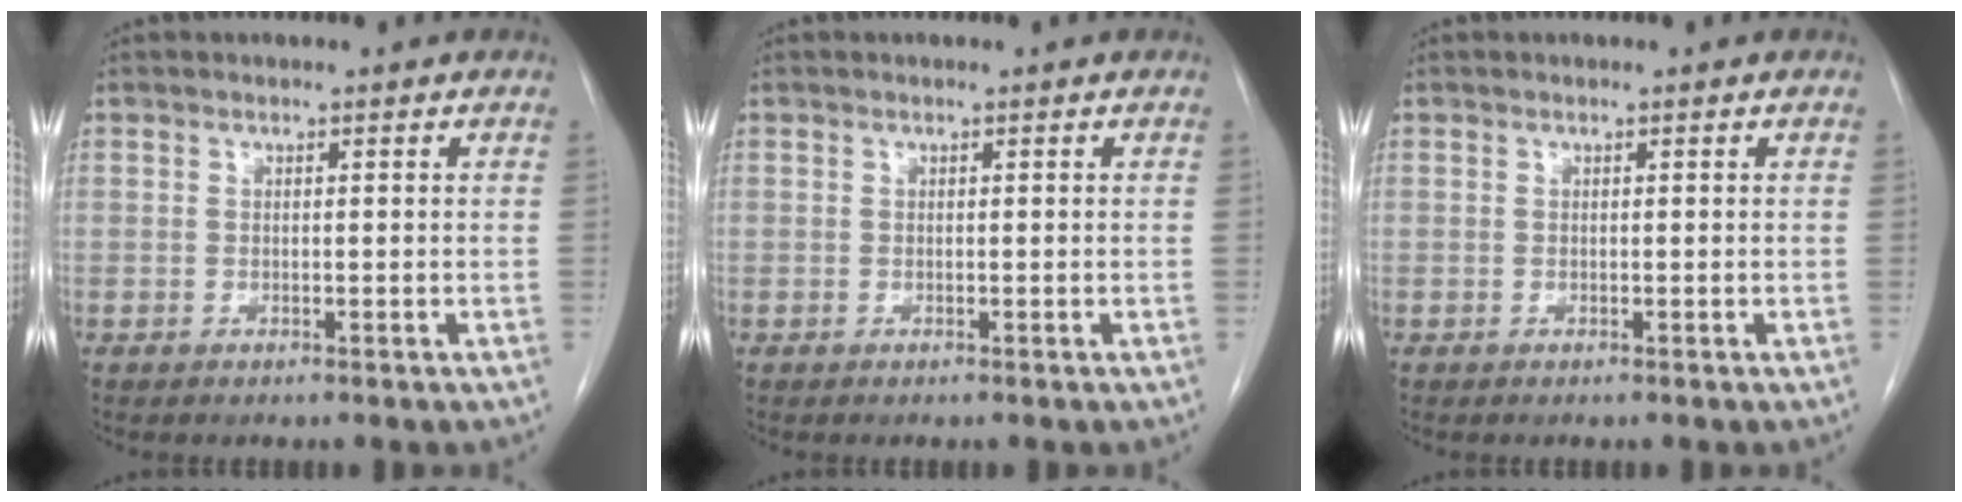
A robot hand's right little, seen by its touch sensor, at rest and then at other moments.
{"total": 0.0}
{"total": 0.0}